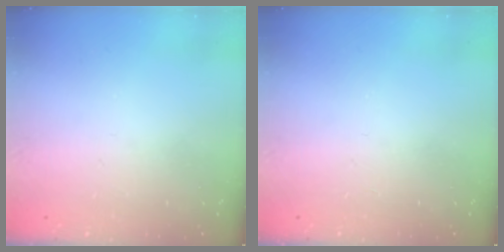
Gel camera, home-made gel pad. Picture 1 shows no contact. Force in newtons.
{"total": 0.0}